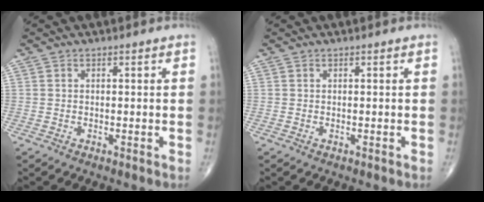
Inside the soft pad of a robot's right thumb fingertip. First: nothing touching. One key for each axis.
{"total": 0.0}